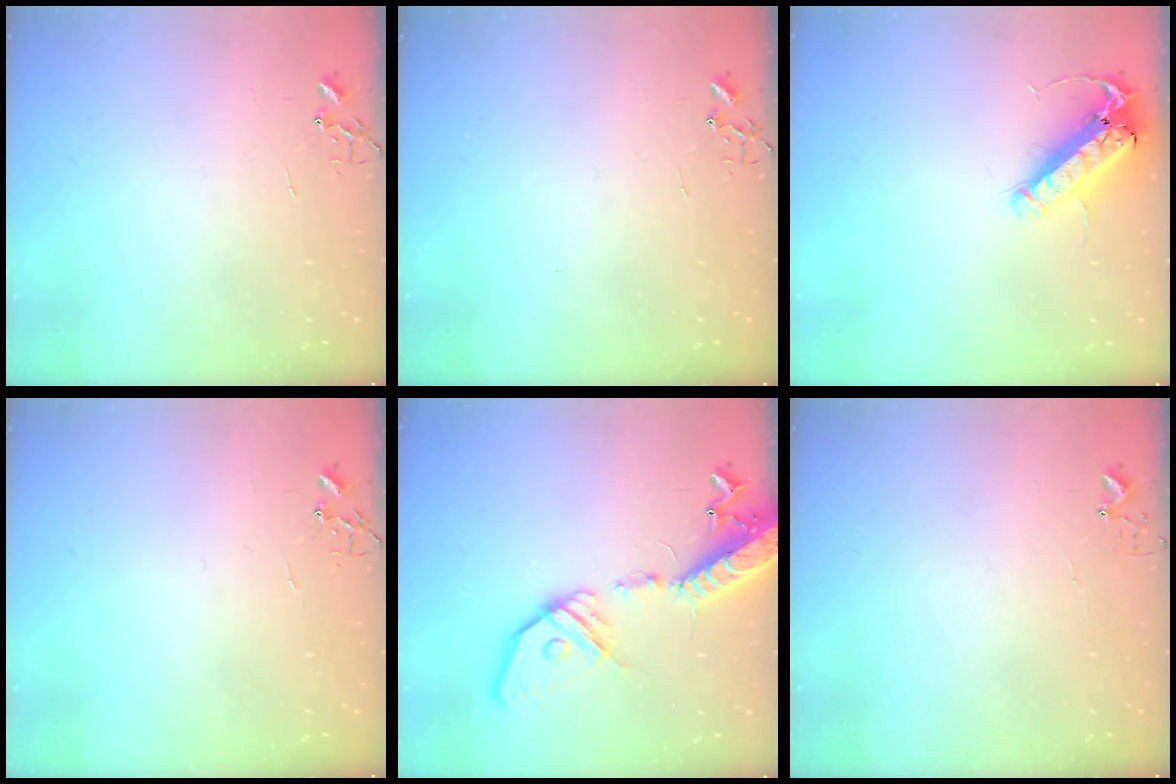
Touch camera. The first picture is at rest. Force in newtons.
{"total": 0.0}
{"total": 15.2, "press": 15.0, "slide": 2.7}
{"total": 0.0}
{"total": 19.7, "press": 19.4, "slide": 3.9}
{"total": 3.7, "press": 3.7, "slide": 0.2}